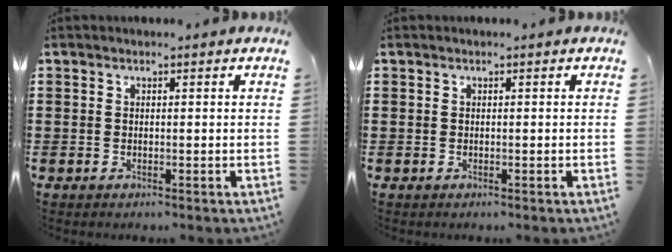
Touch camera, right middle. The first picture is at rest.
{"total": 0.0}